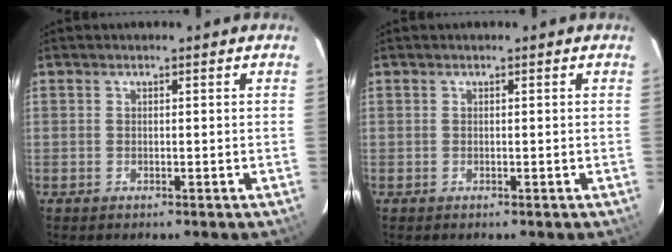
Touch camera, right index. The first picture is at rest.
{"total": 0.0}